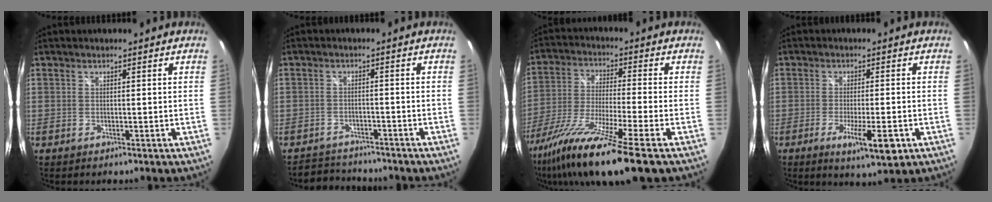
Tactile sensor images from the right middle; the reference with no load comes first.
{"total": 4.8, "force": [-4.5, 1.6, -0.2], "torque": [-0.013, 0.014, -0.076]}
{"total": 16.9, "force": [-11.5, 0.0, 12.4], "torque": [-0.251, -0.054, -0.208]}
{"total": 7.4, "force": [-3.1, 1.0, 6.6], "torque": [-0.123, -0.023, -0.049]}